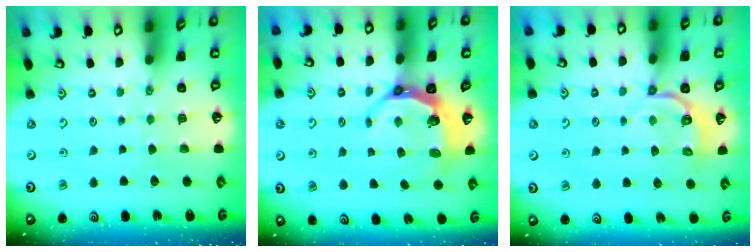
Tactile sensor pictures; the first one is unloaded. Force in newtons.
{"total": 7.1, "press": 6.1, "slide": 3.6}
{"total": 5.1, "press": 4.5, "slide": 2.5}